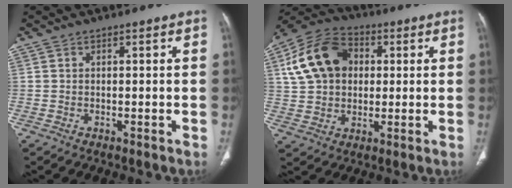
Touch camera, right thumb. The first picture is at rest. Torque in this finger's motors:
{"motor_torque": [1.11, 1.53, 0.61, -0.45, 0.15]}